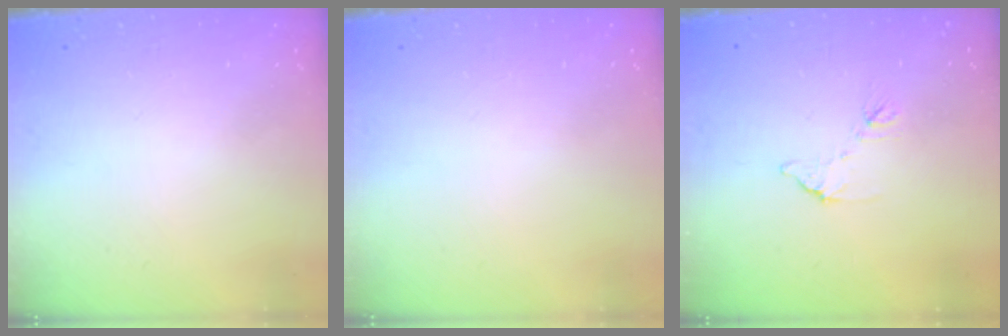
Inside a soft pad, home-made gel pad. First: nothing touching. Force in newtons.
{"total": 0.0}
{"total": 6.6, "press": 6.6, "slide": 0.4}